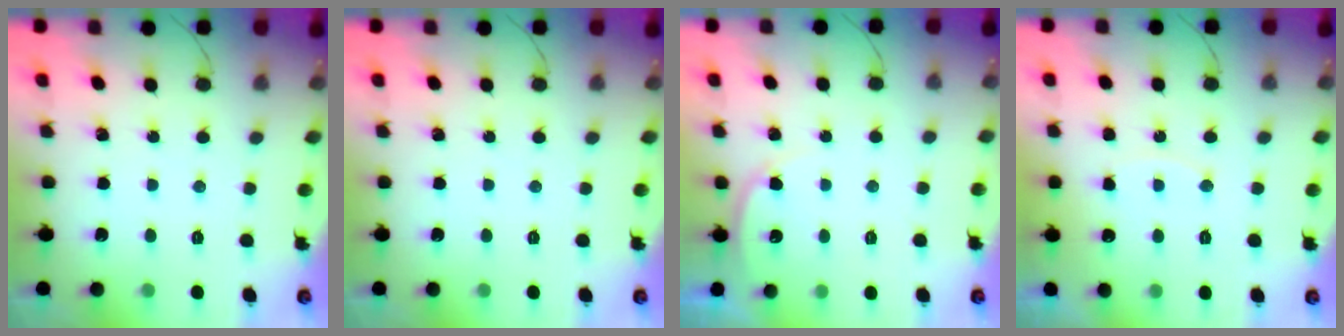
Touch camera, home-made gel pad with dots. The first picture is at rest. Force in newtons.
{"total": 0.0}
{"total": 3.8, "press": 3.8, "slide": 0.3}
{"total": 3.9, "press": 3.8, "slide": 0.7}